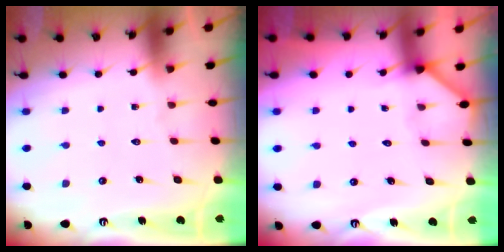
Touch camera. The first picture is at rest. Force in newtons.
{"total": 2.0, "press": 2.0, "slide": 0.2}